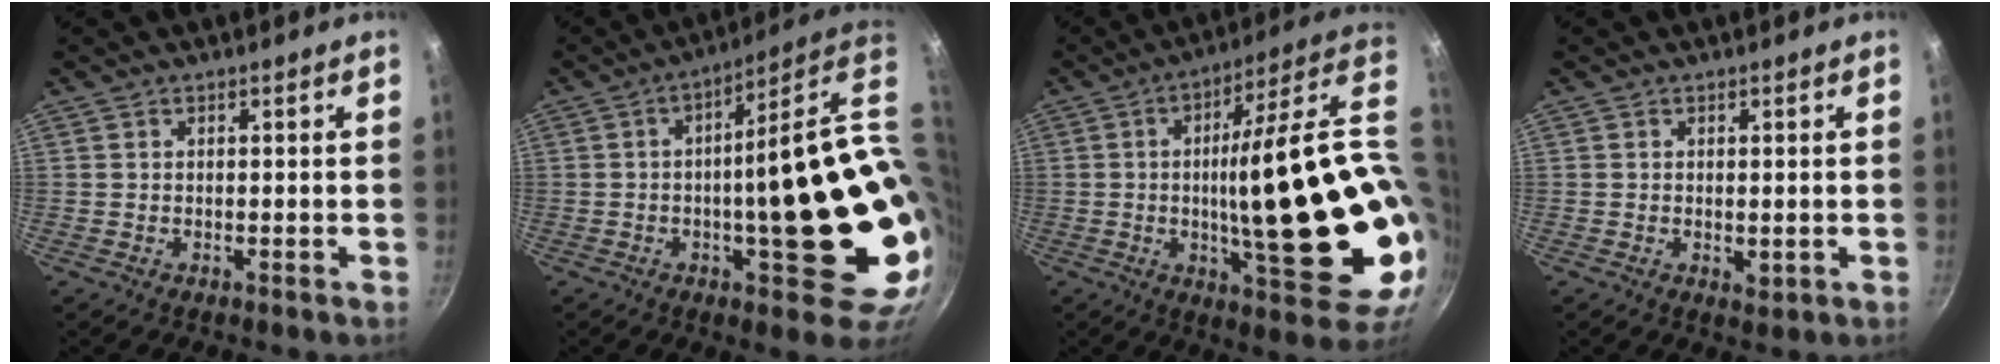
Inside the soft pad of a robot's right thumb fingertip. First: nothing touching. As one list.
[{"total": 25.2, "force": [-0.8, 6.4, 24.4], "torque": [-0.303, -0.006, -0.004]}, {"total": 28.5, "force": [-0.2, 6.2, 27.8], "torque": [-0.401, -0.011, 0.004]}, {"total": 1.7, "force": [0.0, 1.0, 1.4], "torque": [-0.020, -0.005, 0.001]}]